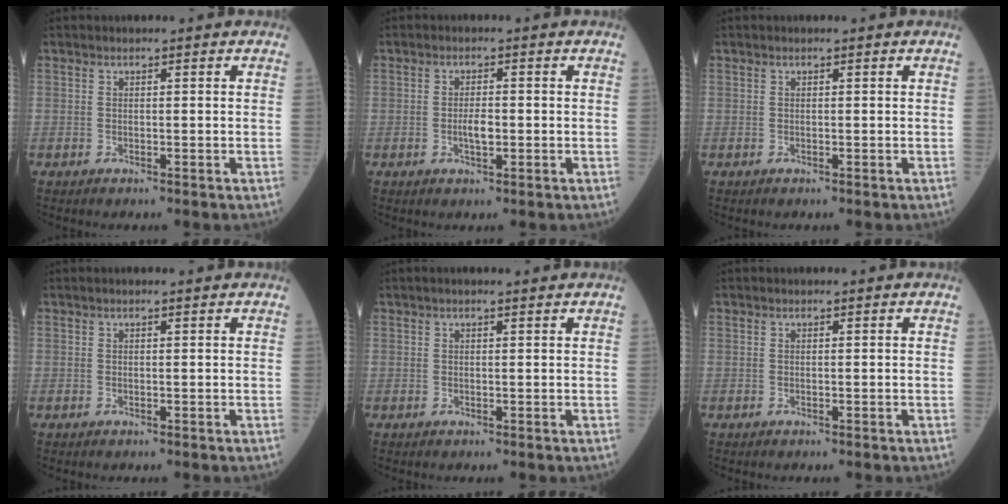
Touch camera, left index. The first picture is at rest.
{"total": 2.4, "force": [-0.4, 0.8, 2.2], "torque": [-0.044, 0.001, -0.007]}
{"total": 0.0}
{"total": 0.6, "force": [0.5, -0.1, 0.3], "torque": [-0.009, 0.001, 0.008]}
{"total": 1.4, "force": [1.2, 0.0, 0.9], "torque": [-0.015, 0.009, 0.018]}
{"total": 0.0}